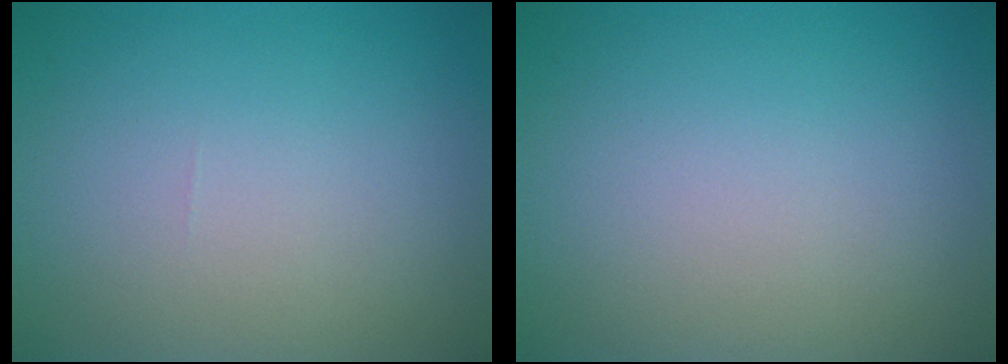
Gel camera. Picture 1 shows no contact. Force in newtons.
{"total": 0.0}